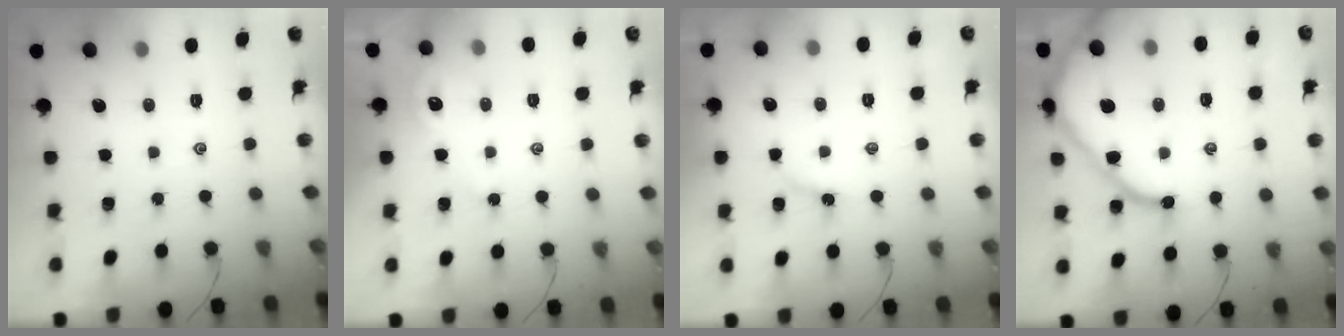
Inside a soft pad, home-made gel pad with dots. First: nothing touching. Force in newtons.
{"total": 3.2, "press": 3.2, "slide": 0.4}
{"total": 3.6, "press": 3.6, "slide": 0.2}
{"total": 13.2, "press": 13.1, "slide": 1.3}